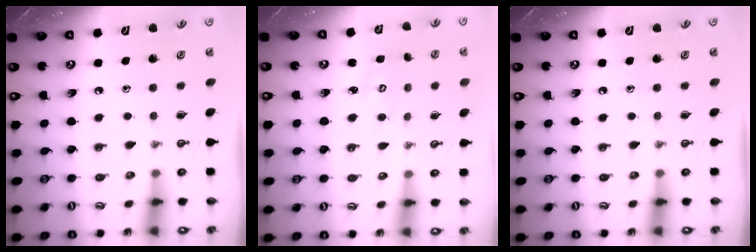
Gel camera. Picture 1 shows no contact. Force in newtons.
{"total": 2.6, "press": 2.6, "slide": 0.1}
{"total": 0.0}